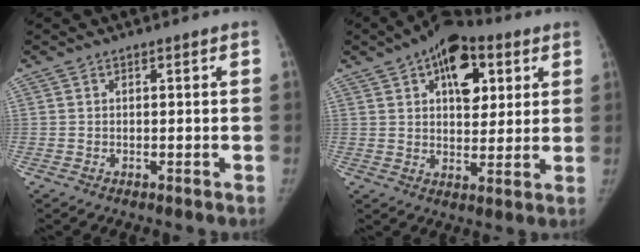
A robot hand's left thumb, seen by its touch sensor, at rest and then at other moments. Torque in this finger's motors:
{"motor_torque": [0.40, 0.26, 1.15, -0.49, 0.19]}